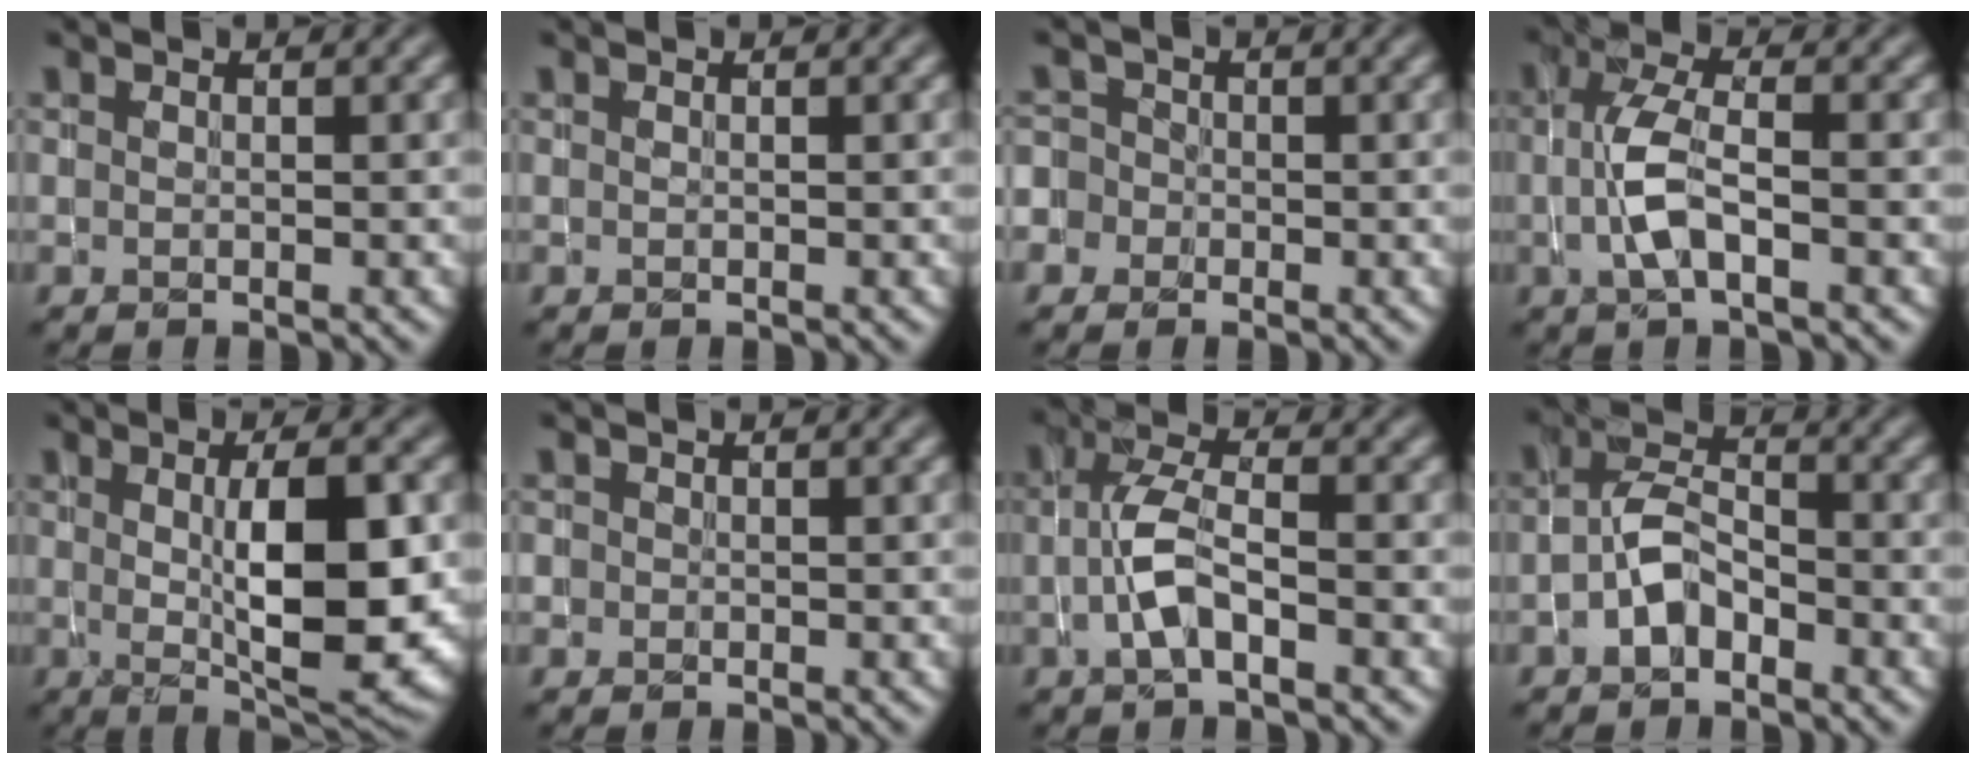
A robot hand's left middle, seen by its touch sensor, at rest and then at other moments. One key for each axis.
{"total": 0.0}
{"total": 3.1, "fx": -1.1, "fy": 2.9, "fz": 0.5, "tx": 0.014, "ty": 0.018, "tz": -0.051}
{"total": 3.9, "fx": -0.7, "fy": 1.4, "fz": 3.6, "tx": -0.085, "ty": 0.002, "tz": -0.016}
{"total": 8.4, "fx": 0.3, "fy": 2.4, "fz": 8.0, "tx": -0.118, "ty": -0.008, "tz": 0.010}
{"total": 0.5, "fx": -0.2, "fy": 0.5, "fz": -0.1, "tx": 0.004, "ty": 0.000, "tz": -0.005}
{"total": 3.7, "fx": -1.1, "fy": 1.3, "fz": 3.3, "tx": -0.075, "ty": 0.005, "tz": -0.028}
{"total": 3.3, "fx": -1.9, "fy": 1.7, "fz": 2.0, "tx": -0.037, "ty": 0.012, "tz": -0.043}